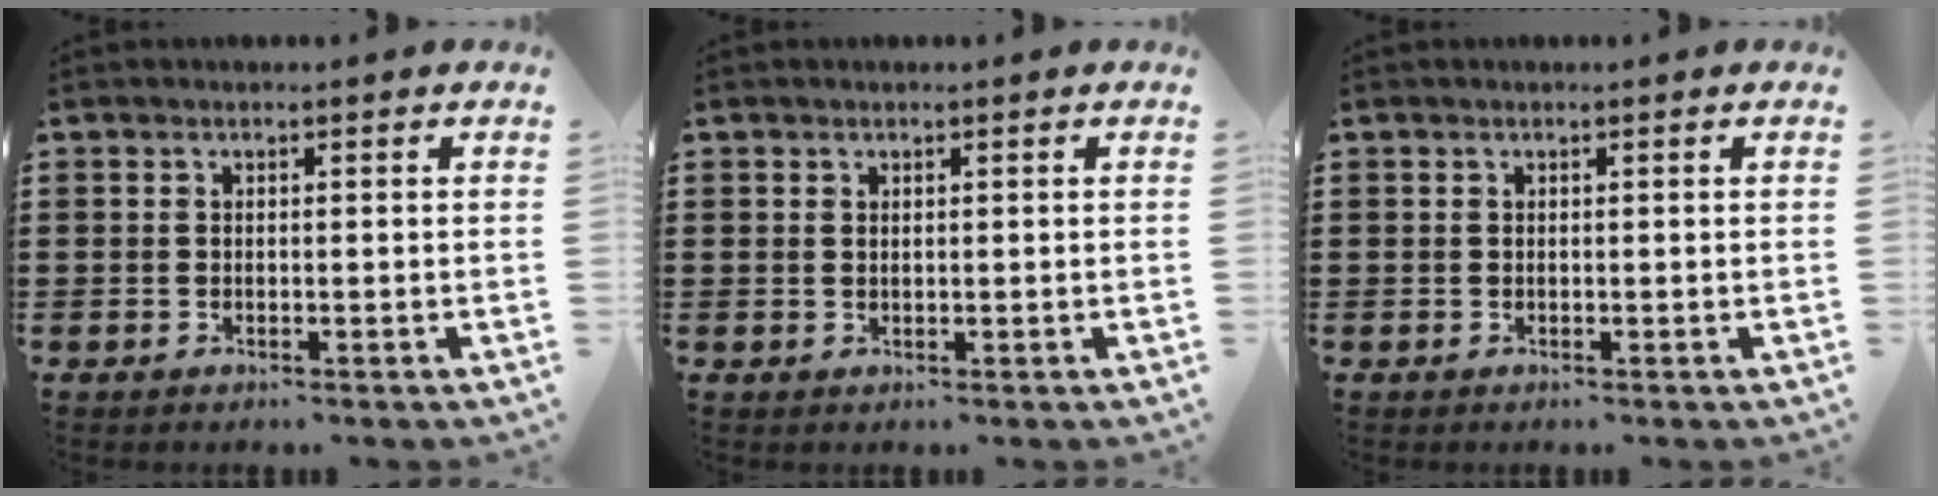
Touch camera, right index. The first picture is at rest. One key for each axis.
{"total": 0.6, "fx": 0.4, "fy": 0.4, "fz": 0.3, "tx": -0.006, "ty": 0.003, "tz": 0.007}
{"total": 0.0}